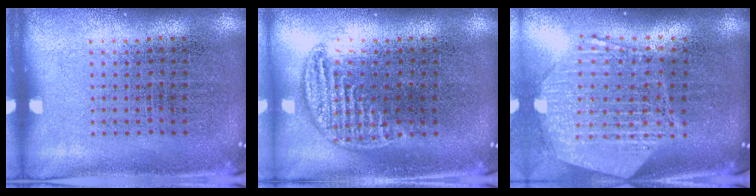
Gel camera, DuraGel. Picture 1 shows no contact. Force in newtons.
{"total": 0.8, "press": 0.8, "slide": 0.1}
{"total": 2.9, "press": 2.4, "slide": 1.7}